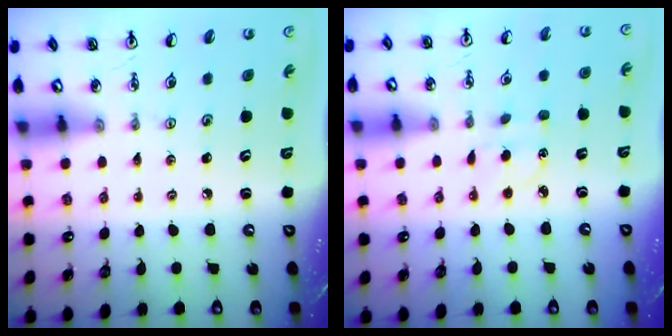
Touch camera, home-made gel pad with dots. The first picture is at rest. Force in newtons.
{"total": 2.7, "press": 2.6, "slide": 0.4}